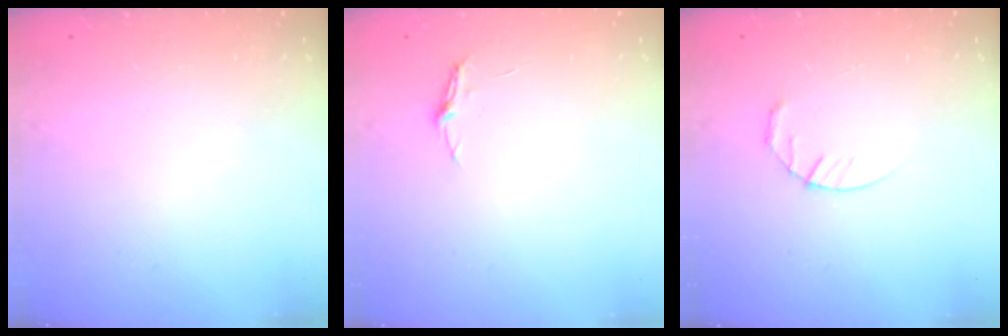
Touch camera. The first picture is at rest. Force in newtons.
{"total": 3.7, "press": 3.7, "slide": 0.4}
{"total": 3.9, "press": 3.9, "slide": 0.5}